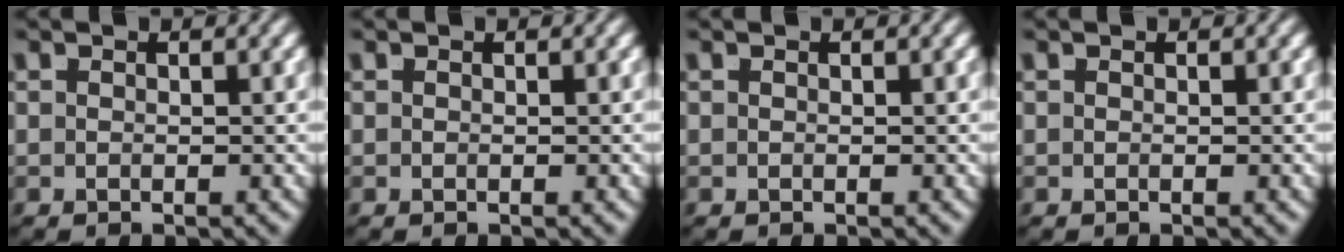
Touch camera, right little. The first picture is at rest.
{"total": 0.0}
{"total": 0.0}
{"total": 0.0}